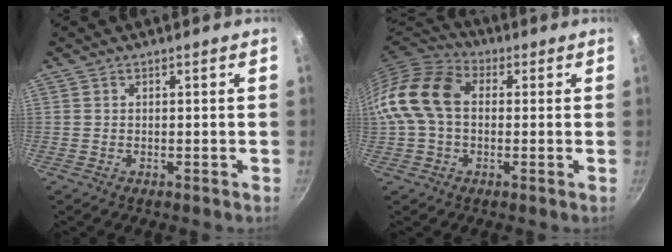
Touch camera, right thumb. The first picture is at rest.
{"total": 13.9, "force": [0.8, 9.8, 9.8], "torque": [-0.172, 0.031, -0.005]}